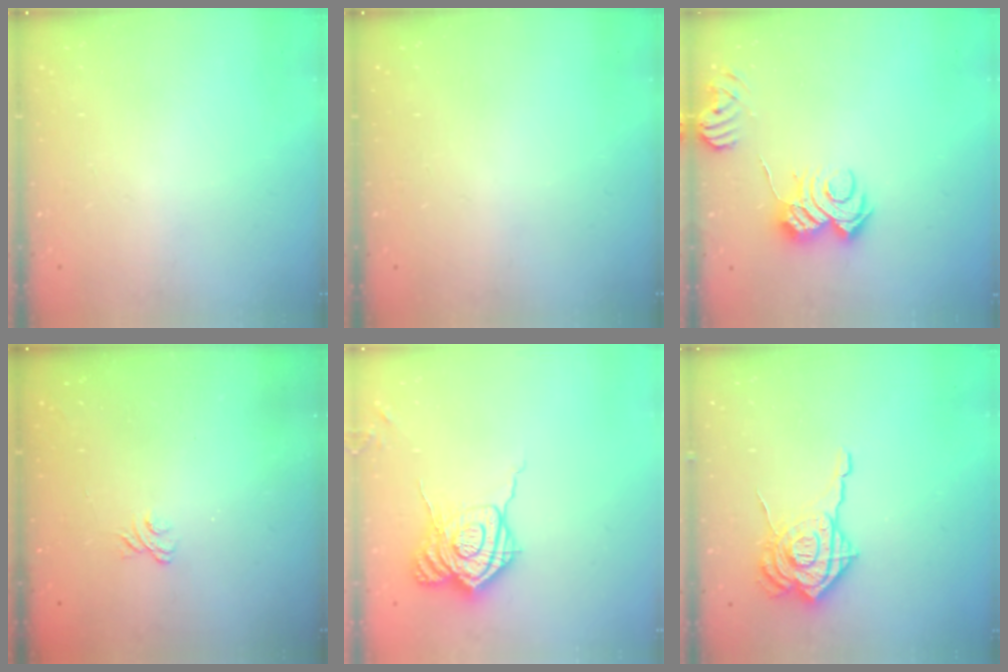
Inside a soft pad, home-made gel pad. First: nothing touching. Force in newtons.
{"total": 0.0}
{"total": 8.5, "press": 8.5, "slide": 0.7}
{"total": 1.9, "press": 1.5, "slide": 1.1}
{"total": 16.2, "press": 16.2, "slide": 0.5}
{"total": 16.2, "press": 16.1, "slide": 1.7}